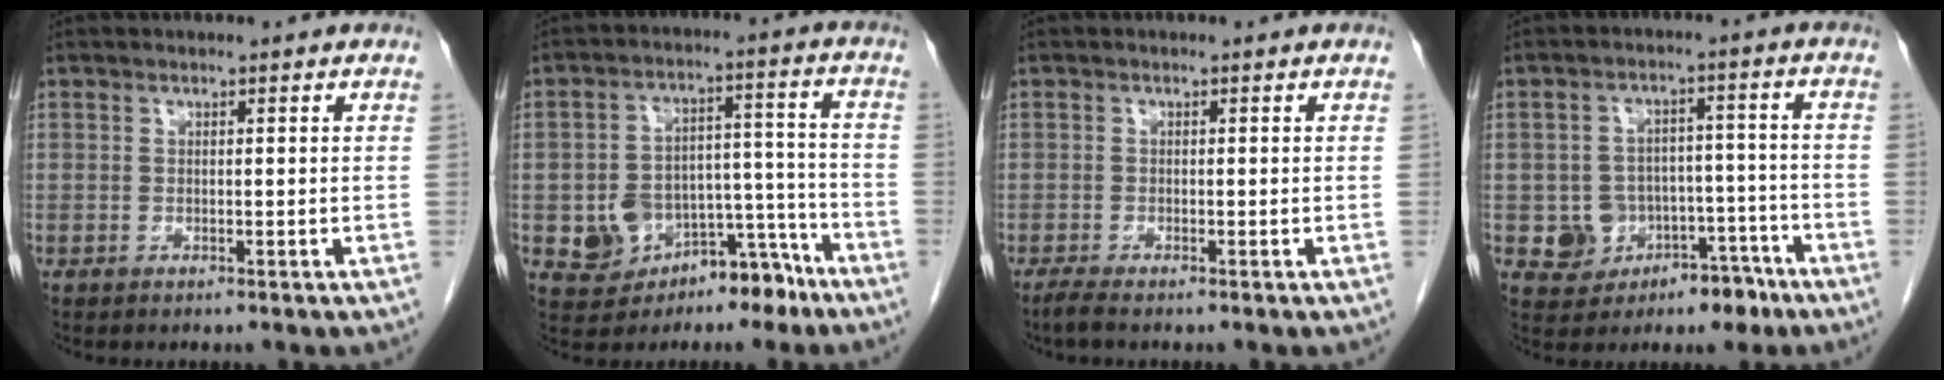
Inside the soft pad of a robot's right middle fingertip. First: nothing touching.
{"total": 11.1, "force": [-6.4, 6.9, 6.0], "torque": [-0.086, 0.040, -0.087]}
{"total": 1.4, "force": [-1.2, -0.1, 0.8], "torque": [-0.028, -0.008, -0.026]}
{"total": 8.3, "force": [-4.1, 6.8, 2.4], "torque": [-0.027, 0.030, -0.050]}